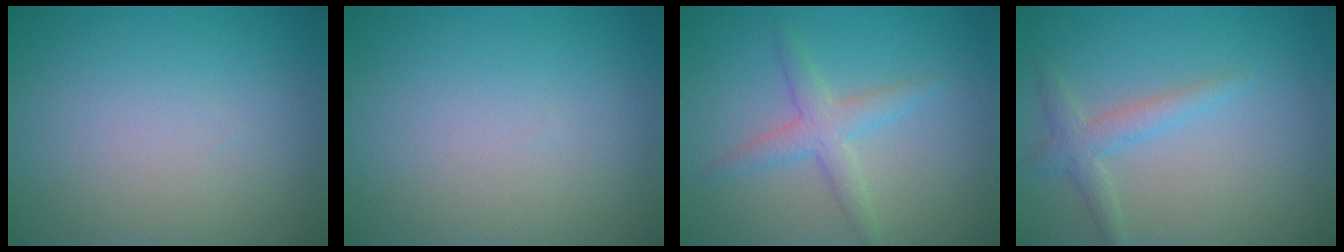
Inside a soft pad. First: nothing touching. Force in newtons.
{"total": 0.0}
{"total": 2.7, "press": 2.7, "slide": 0.0}
{"total": 2.2, "press": 2.2, "slide": 0.1}